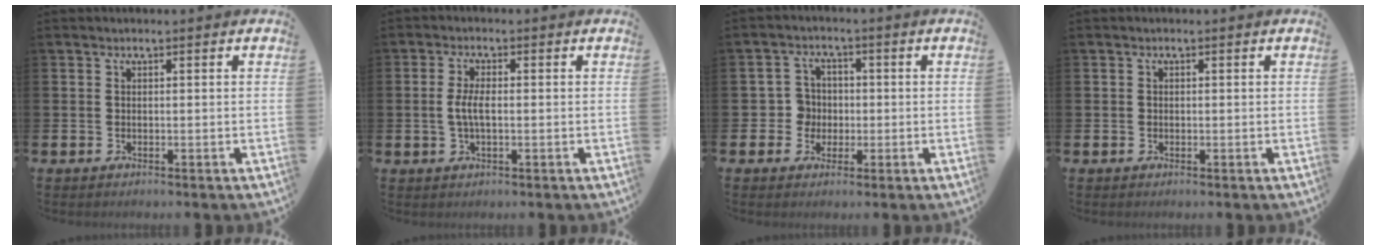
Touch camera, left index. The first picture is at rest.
{"total": 3.1, "force": [-0.1, 1.2, 2.9], "torque": [-0.054, -0.003, -0.008]}
{"total": 4.1, "force": [-0.3, 4.0, 0.9], "torque": [-0.025, 0.008, -0.010]}
{"total": 0.6, "force": [-0.1, 0.5, 0.1], "torque": [0.005, 0.002, -0.006]}